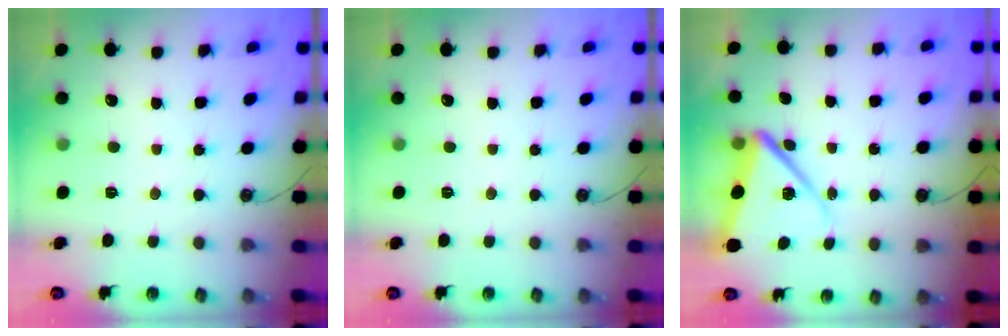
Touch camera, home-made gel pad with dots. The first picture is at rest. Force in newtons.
{"total": 0.0}
{"total": 12.5, "press": 12.4, "slide": 1.4}